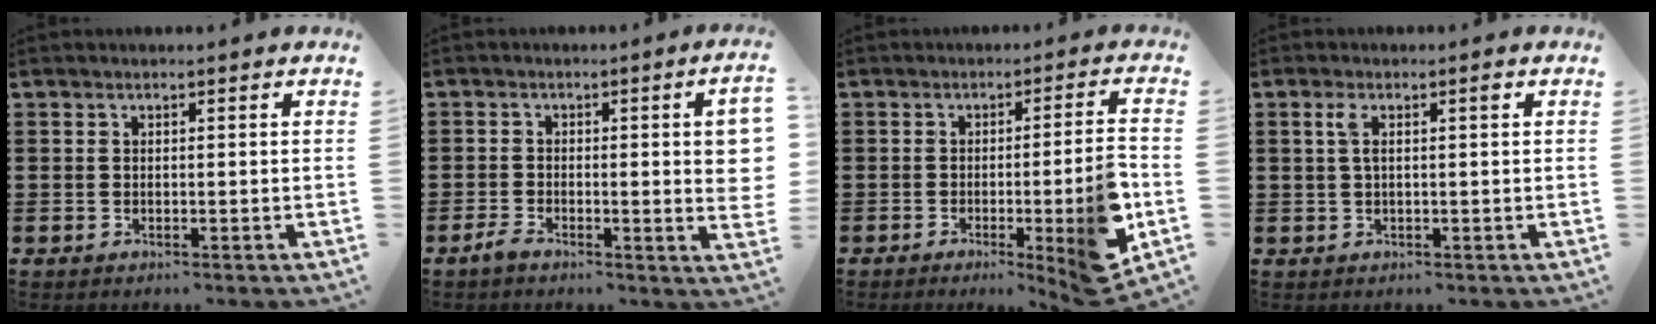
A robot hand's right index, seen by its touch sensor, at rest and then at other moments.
{"total": 6.8, "force": [-0.6, 1.3, 6.7], "torque": [-0.099, -0.010, -0.011]}
{"total": 9.3, "force": [-2.9, 0.4, 8.8], "torque": [-0.118, -0.024, -0.053]}
{"total": 2.6, "force": [0.7, 0.5, 2.4], "torque": [-0.049, 0.004, 0.009]}